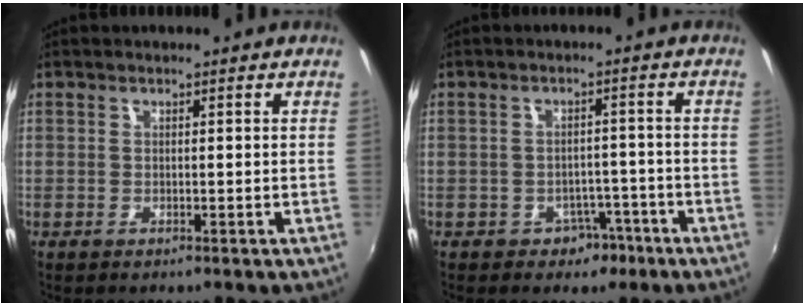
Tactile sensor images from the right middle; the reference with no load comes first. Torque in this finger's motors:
{"motor_torque": [0.30, -0.54, -0.01, 0.01]}